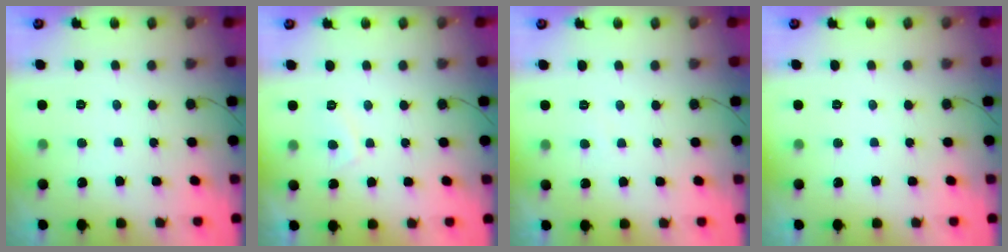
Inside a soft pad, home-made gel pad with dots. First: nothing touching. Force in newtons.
{"total": 1.5, "press": 1.3, "slide": 0.7}
{"total": 2.1, "press": 2.1, "slide": 0.2}
{"total": 0.0}